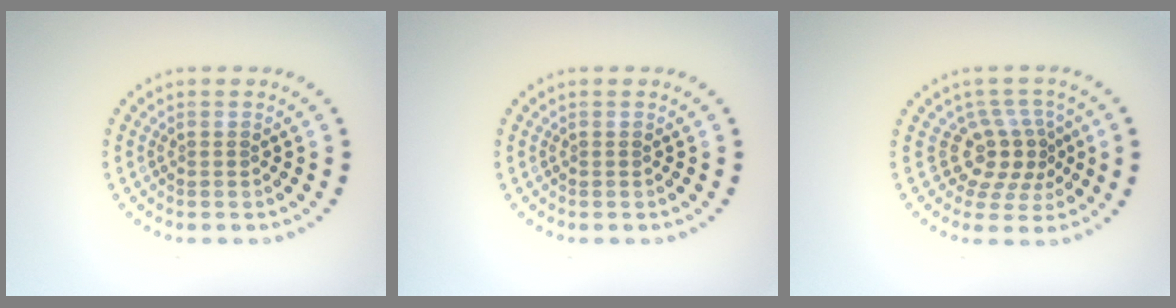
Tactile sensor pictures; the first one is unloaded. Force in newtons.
{"total": 0.0}
{"total": 3.7, "press": 2.7, "slide": 2.6}